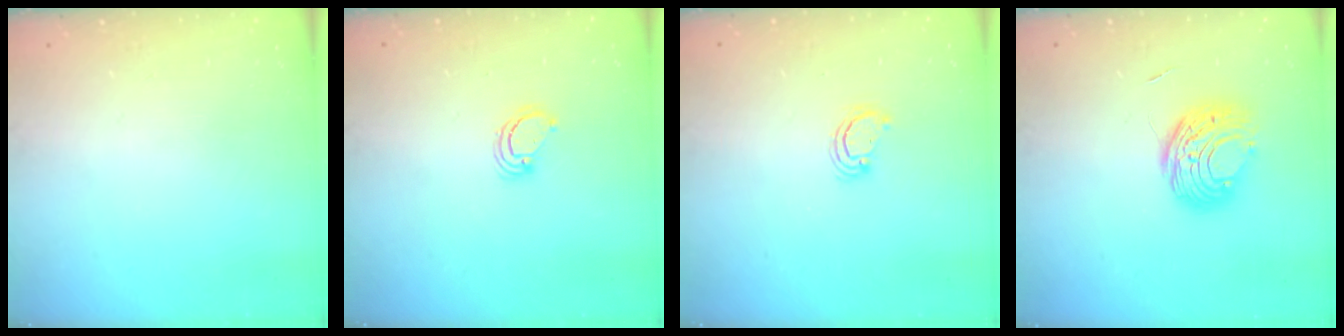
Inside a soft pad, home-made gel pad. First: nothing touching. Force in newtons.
{"total": 3.9, "press": 3.9, "slide": 0.3}
{"total": 3.0, "press": 2.9, "slide": 0.3}
{"total": 8.8, "press": 8.8, "slide": 0.6}